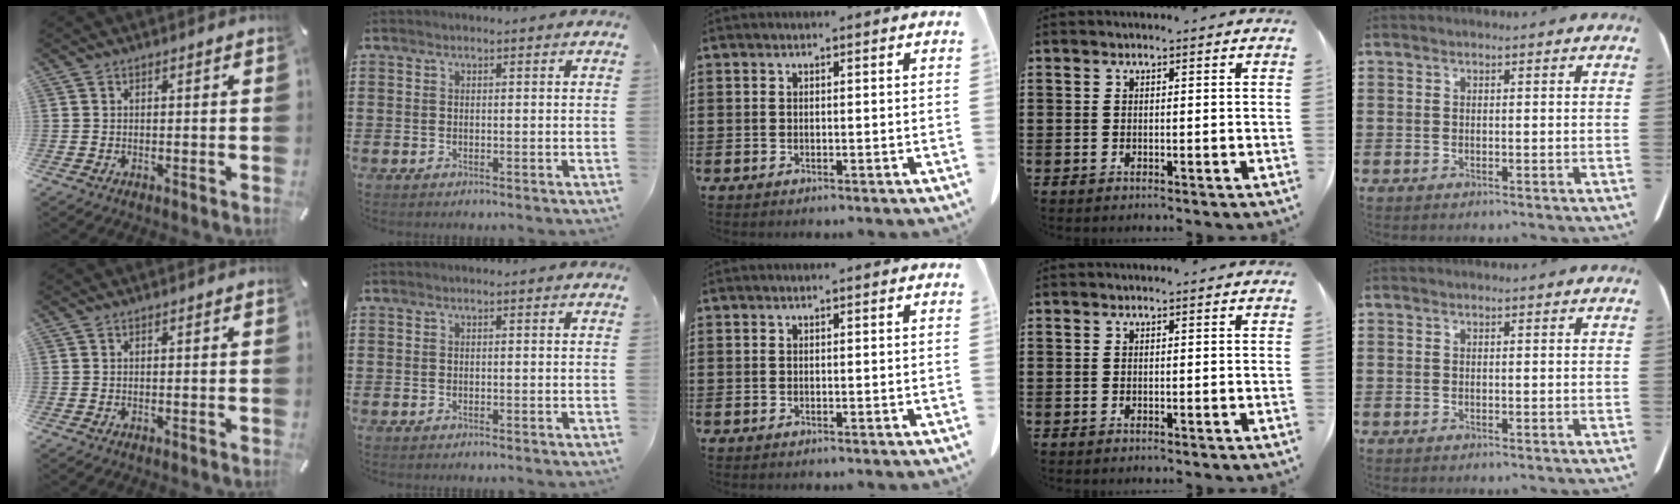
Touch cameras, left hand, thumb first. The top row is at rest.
{}